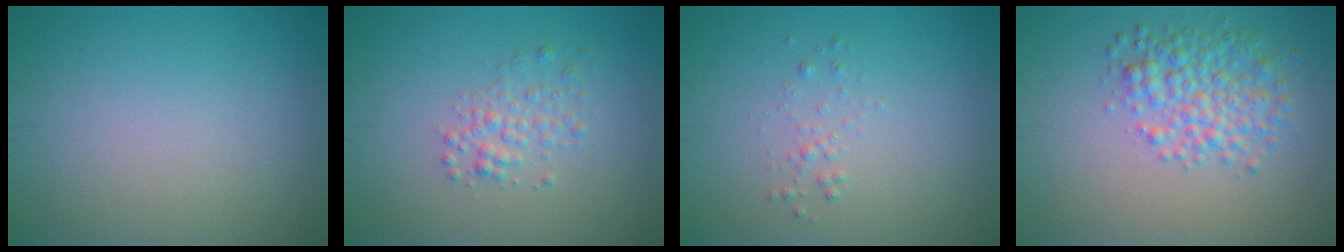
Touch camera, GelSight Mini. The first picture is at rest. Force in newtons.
{"total": 2.1, "press": 2.1, "slide": 0.1}
{"total": 0.9, "press": 0.9, "slide": 0.0}
{"total": 4.5, "press": 4.4, "slide": 0.1}